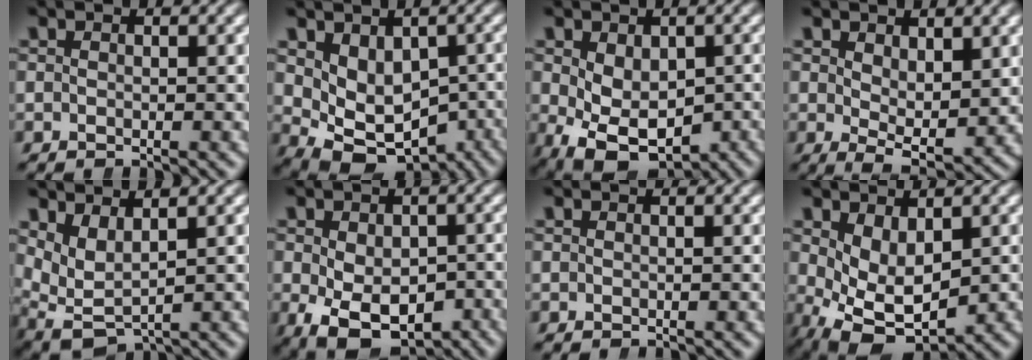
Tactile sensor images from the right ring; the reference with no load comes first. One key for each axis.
{"total": 9.6, "fx": -3.0, "fy": 7.2, "fz": 5.7, "tx": -0.113, "ty": -0.049, "tz": -0.027}
{"total": 8.7, "fx": -3.8, "fy": 5.8, "fz": 5.3, "tx": -0.110, "ty": -0.060, "tz": -0.031}
{"total": 2.9, "fx": 0.1, "fy": 0.9, "fz": 2.8, "tx": -0.034, "ty": -0.030, "tz": 0.017}
{"total": 6.8, "fx": -0.5, "fy": 6.0, "fz": 3.3, "tx": -0.100, "ty": -0.033, "tz": 0.001}
{"total": 9.5, "fx": -5.7, "fy": 5.6, "fz": 5.2, "tx": -0.103, "ty": -0.069, "tz": -0.056}
{"total": 0.0}
{"total": 8.3, "fx": -2.5, "fy": 5.6, "fz": 5.5, "tx": -0.109, "ty": -0.054, "tz": -0.018}